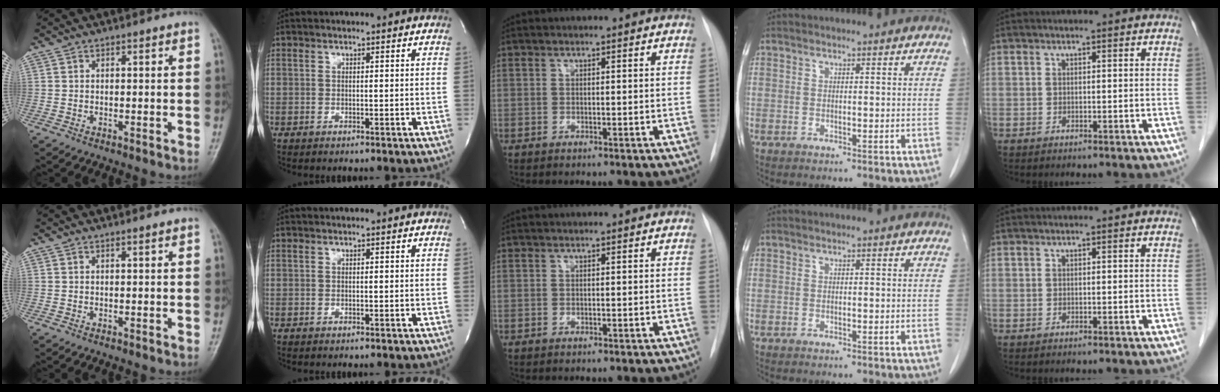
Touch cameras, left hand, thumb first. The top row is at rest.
{}